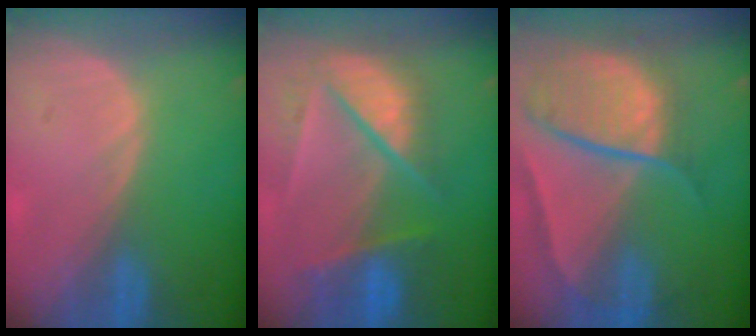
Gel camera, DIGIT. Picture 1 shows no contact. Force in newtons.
{"total": 9.8, "press": 8.4, "slide": 4.9}
{"total": 10.7, "press": 8.9, "slide": 5.9}